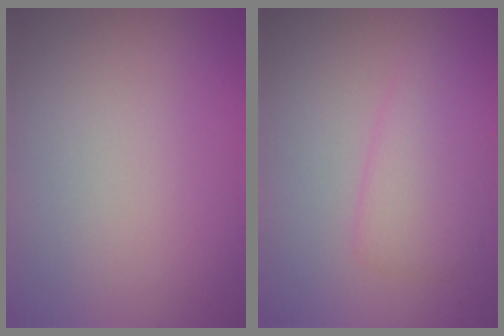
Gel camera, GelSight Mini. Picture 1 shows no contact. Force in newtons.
{"total": 2.8, "press": 2.8, "slide": 0.1}